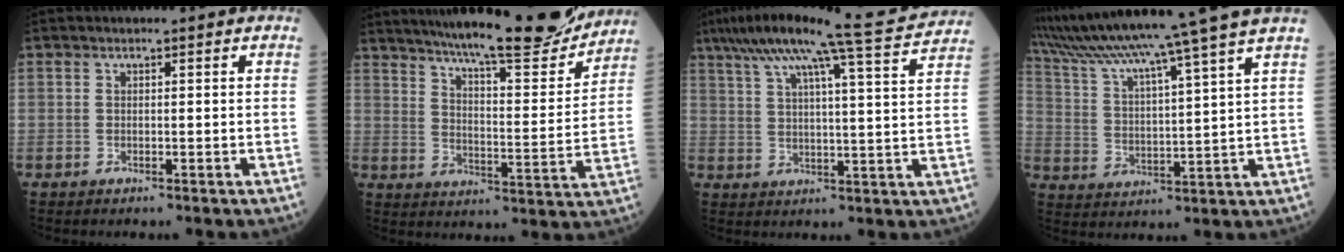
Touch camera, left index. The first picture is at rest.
{"total": 20.8, "force": [18.6, 1.7, 9.2], "torque": [-0.143, -0.030, 0.256]}
{"total": 16.7, "force": [14.2, -1.2, 8.6], "torque": [-0.153, -0.004, 0.192]}
{"total": 18.5, "force": [15.6, -3.1, 9.3], "torque": [-0.168, -0.026, 0.242]}